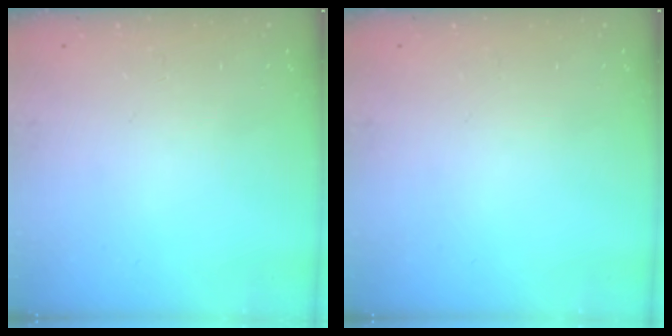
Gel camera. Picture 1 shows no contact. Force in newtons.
{"total": 0.0}